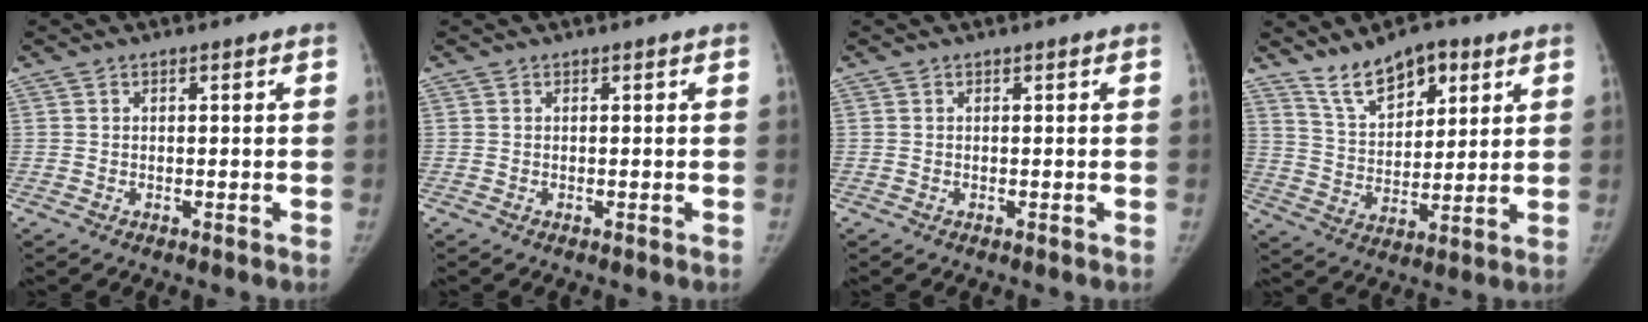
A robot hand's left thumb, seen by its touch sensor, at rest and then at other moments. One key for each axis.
{"total": 0.0}
{"total": 0.0}
{"total": 11.2, "fx": 7.2, "fy": 5.6, "fz": 6.4, "tx": -0.081, "ty": -0.038, "tz": 0.132}